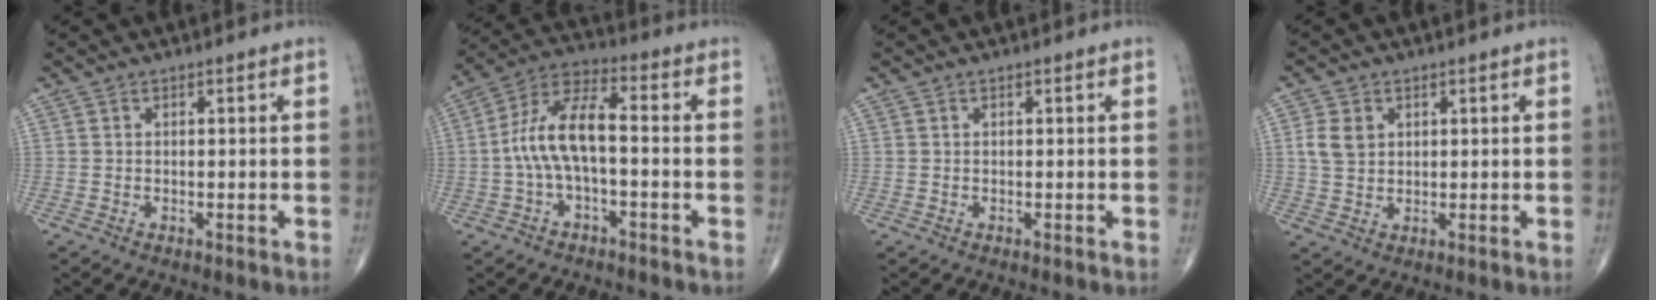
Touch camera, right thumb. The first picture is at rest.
{"total": 10.7, "force": [-1.3, 4.3, 9.7], "torque": [-0.197, 0.047, -0.031]}
{"total": 0.0}
{"total": 4.4, "force": [1.2, 3.3, 2.6], "torque": [-0.044, 0.000, 0.027]}